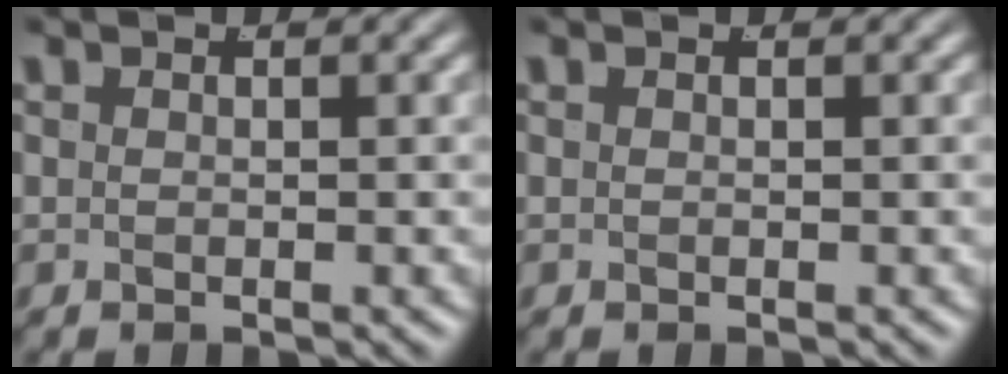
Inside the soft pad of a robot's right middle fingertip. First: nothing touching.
{"total": 0.0}